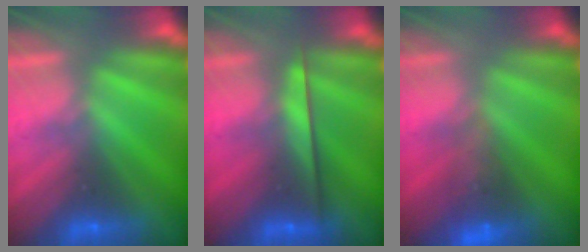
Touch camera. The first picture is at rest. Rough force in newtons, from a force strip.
{"total": 2.4}
{"total": 5.7}